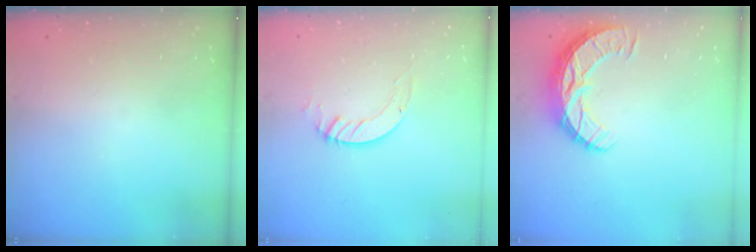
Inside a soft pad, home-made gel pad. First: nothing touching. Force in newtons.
{"total": 3.8, "press": 3.8, "slide": 0.5}
{"total": 10.2, "press": 10.2, "slide": 0.8}